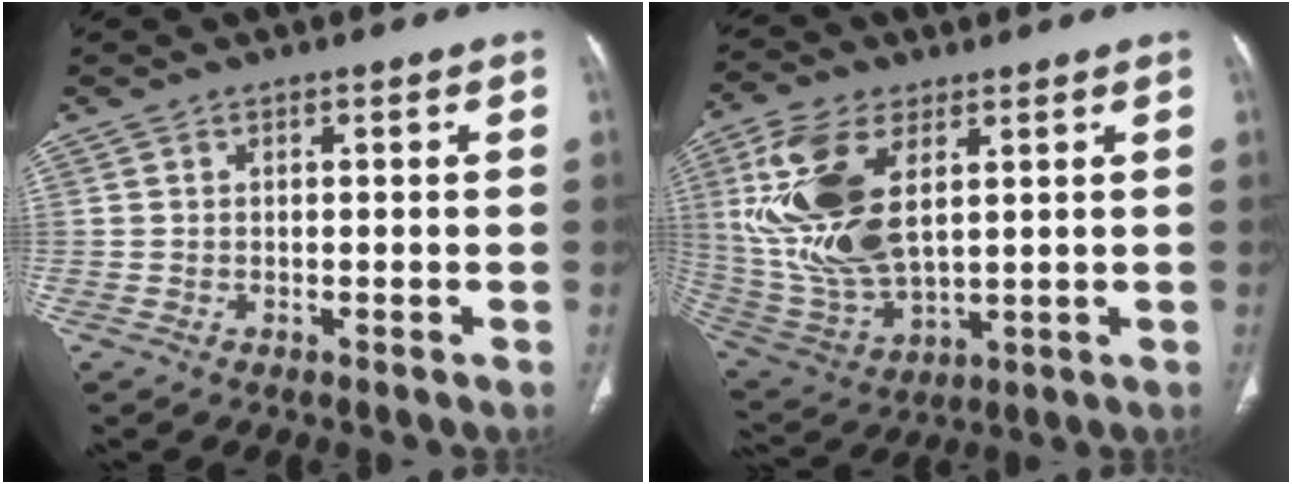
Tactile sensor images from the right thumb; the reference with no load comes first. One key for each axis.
{"total": 18.2, "fx": 4.8, "fy": 9.5, "fz": 14.7, "tx": -0.309, "ty": -0.018, "tz": 0.103}